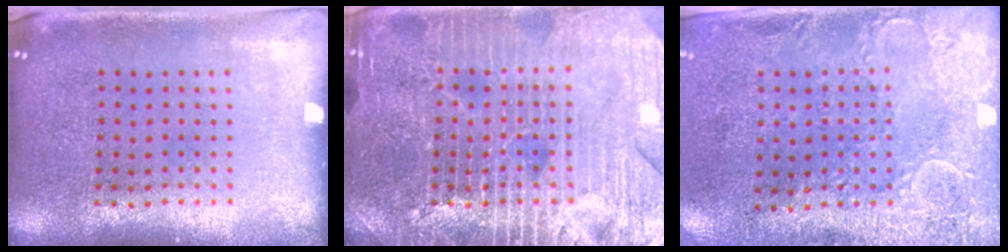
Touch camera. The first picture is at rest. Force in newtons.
{"total": 5.4, "press": 5.3, "slide": 0.6}
{"total": 2.9, "press": 2.3, "slide": 1.8}